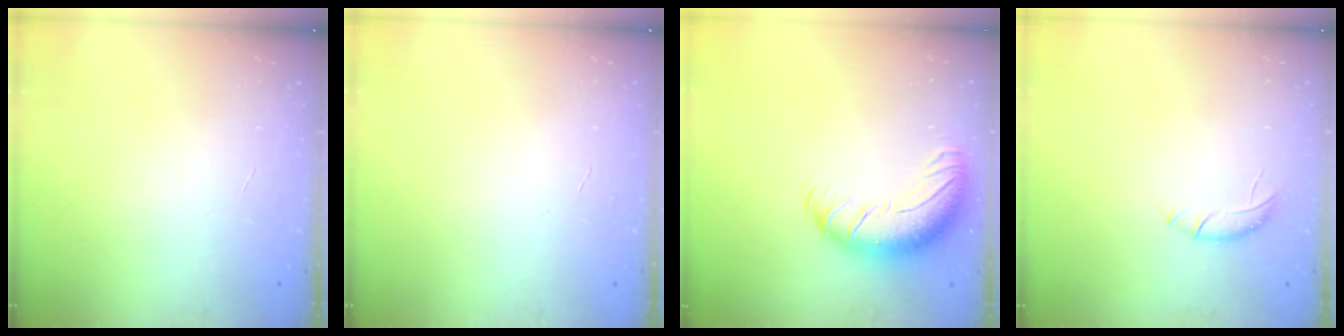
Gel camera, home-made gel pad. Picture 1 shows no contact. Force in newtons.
{"total": 0.0}
{"total": 13.4, "press": 13.0, "slide": 3.0}
{"total": 6.8, "press": 6.7, "slide": 1.2}